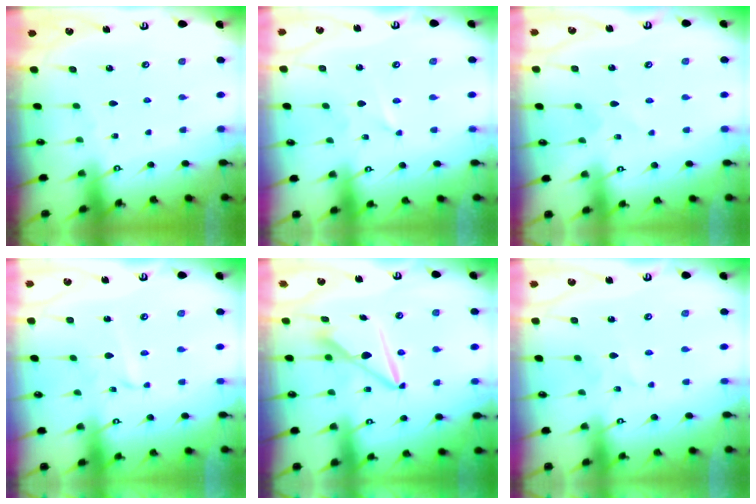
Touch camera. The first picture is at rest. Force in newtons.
{"total": 0.0}
{"total": 2.7, "press": 2.7, "slide": 0.3}
{"total": 2.8, "press": 2.8, "slide": 0.3}
{"total": 8.6, "press": 8.6, "slide": 0.7}
{"total": 1.9, "press": 1.9, "slide": 0.2}